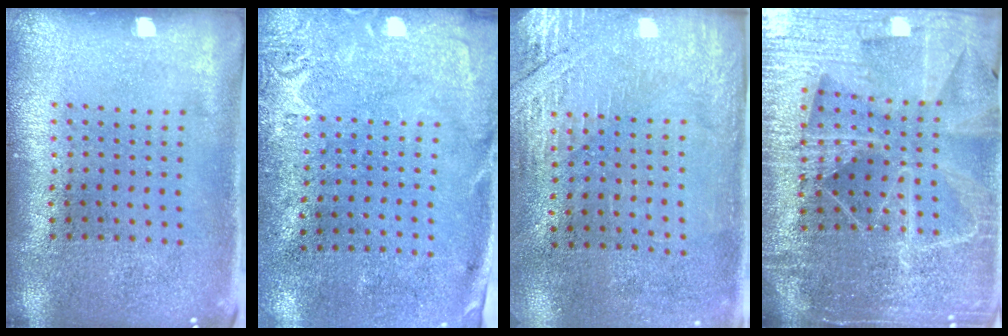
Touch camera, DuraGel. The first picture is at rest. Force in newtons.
{"total": 2.8, "press": 2.2, "slide": 1.8}
{"total": 2.8, "press": 2.4, "slide": 1.4}
{"total": 5.3, "press": 4.8, "slide": 2.3}